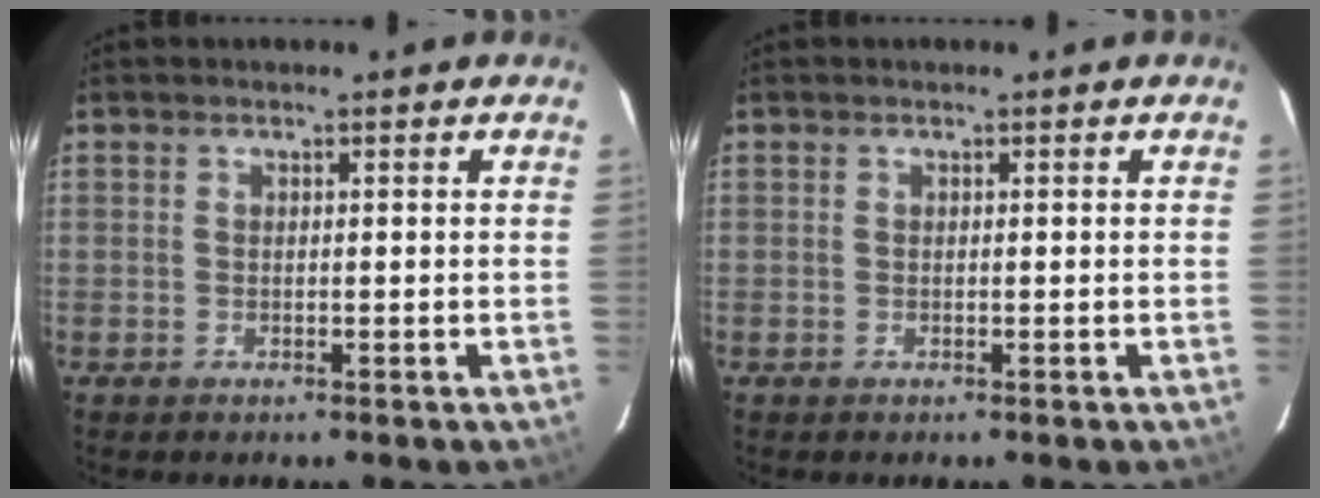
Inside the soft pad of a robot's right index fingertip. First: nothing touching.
{"total": 0.0}